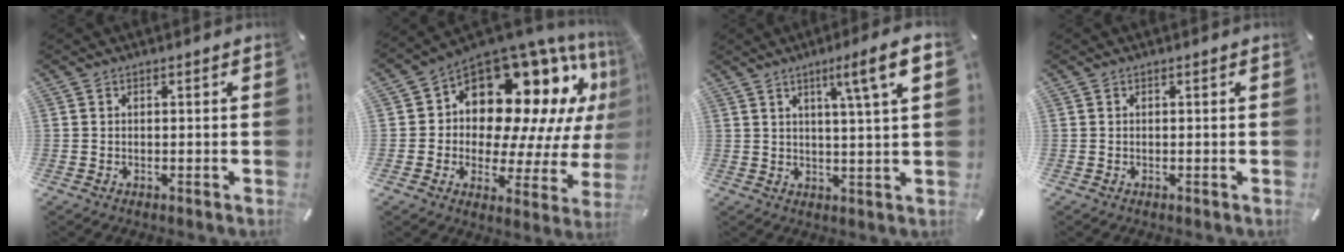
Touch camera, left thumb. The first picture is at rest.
{"total": 19.0, "force": [9.7, 11.6, 11.5], "torque": [-0.166, -0.092, 0.166]}
{"total": 9.2, "force": [4.2, 0.2, 8.2], "torque": [-0.133, -0.009, 0.060]}
{"total": 0.0}